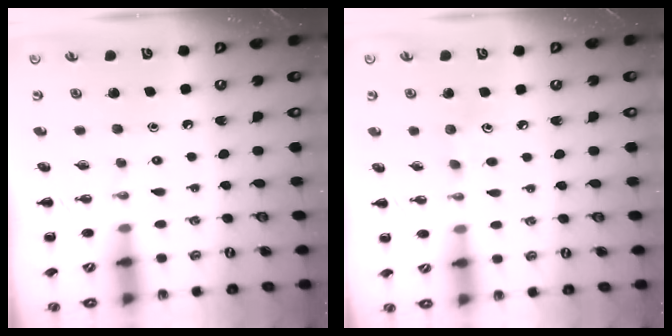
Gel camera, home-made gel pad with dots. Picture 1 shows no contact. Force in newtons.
{"total": 4.5, "press": 4.3, "slide": 1.4}